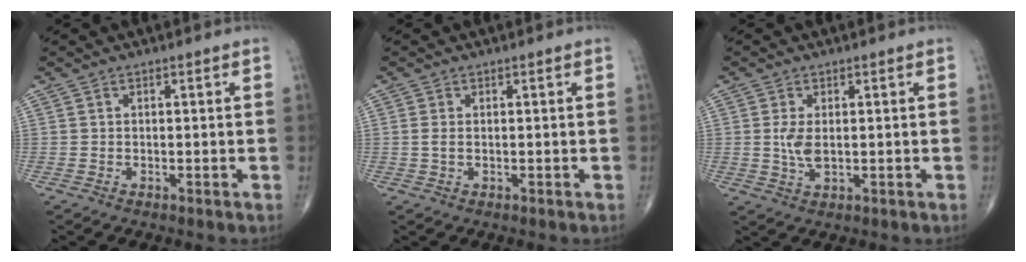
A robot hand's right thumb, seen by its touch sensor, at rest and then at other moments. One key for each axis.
{"total": 1.0, "fx": 0.1, "fy": 0.6, "fz": 0.7, "tx": -0.016, "ty": 0.000, "tz": 0.005}
{"total": 3.7, "fx": 0.3, "fy": 1.8, "fz": 3.2, "tx": -0.070, "ty": -0.008, "tz": 0.009}